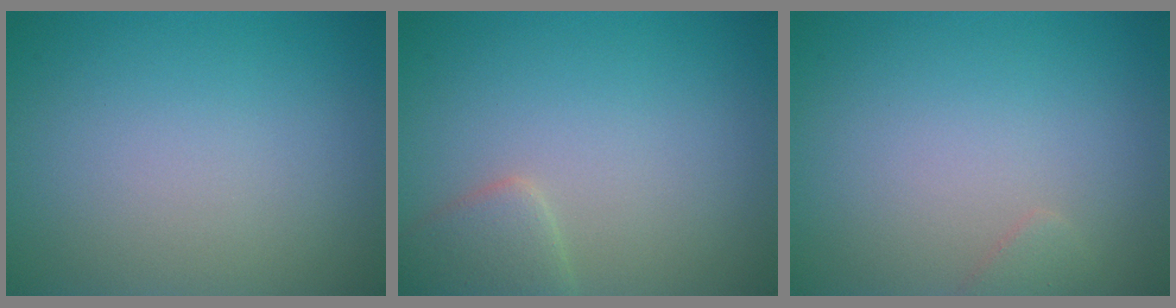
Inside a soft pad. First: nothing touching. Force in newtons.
{"total": 2.3, "press": 2.3, "slide": 0.2}
{"total": 0.8, "press": 0.8, "slide": 0.1}